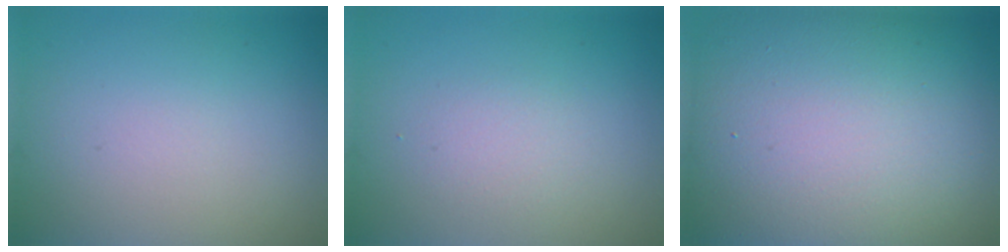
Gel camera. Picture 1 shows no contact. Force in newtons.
{"total": 1.3, "press": 1.3, "slide": 0.1}
{"total": 18.8, "press": 18.7, "slide": 1.3}